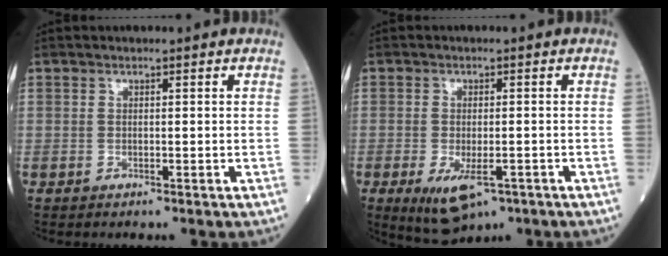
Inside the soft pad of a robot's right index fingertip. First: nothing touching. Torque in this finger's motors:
{"motor_torque": [0.17, -0.17, 0.10, 0.02]}